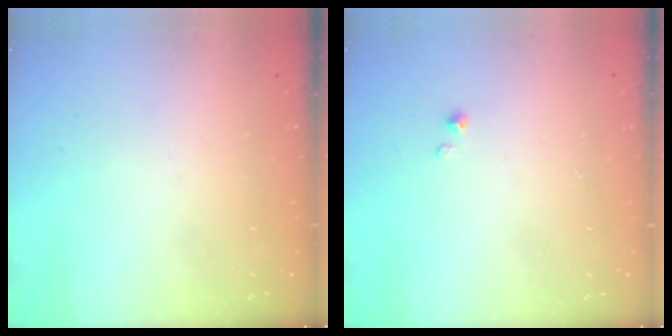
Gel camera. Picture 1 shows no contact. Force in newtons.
{"total": 0.0}